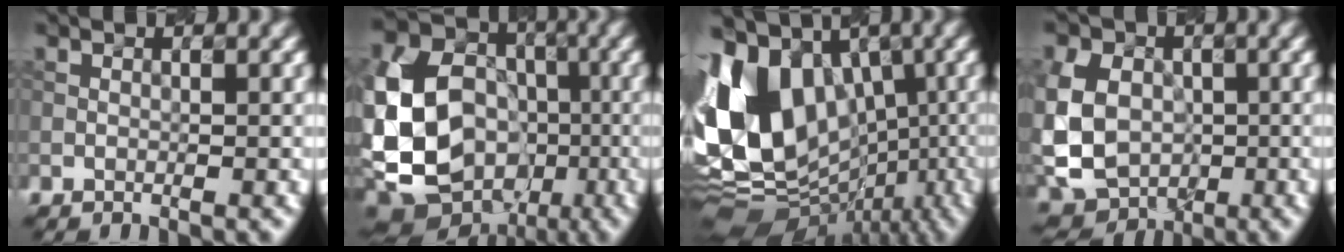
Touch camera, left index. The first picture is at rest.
{"total": 17.4, "force": [-4.9, 14.3, 8.6], "torque": [-0.200, -0.022, -0.095]}
{"total": 15.8, "force": [0.6, 11.9, 10.4], "torque": [-0.213, 0.023, 0.002]}
{"total": 8.9, "force": [-0.9, 7.1, 5.3], "torque": [-0.111, 0.000, -0.026]}